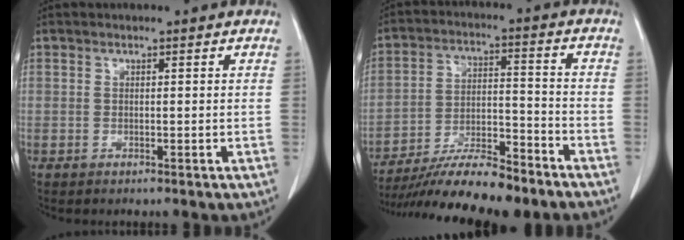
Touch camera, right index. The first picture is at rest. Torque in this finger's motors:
{"motor_torque": [0.60, -0.78, 0.56, 0.12]}